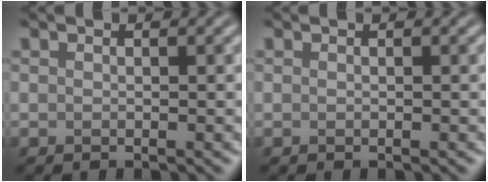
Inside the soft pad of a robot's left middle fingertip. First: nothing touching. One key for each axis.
{"total": 0.0}